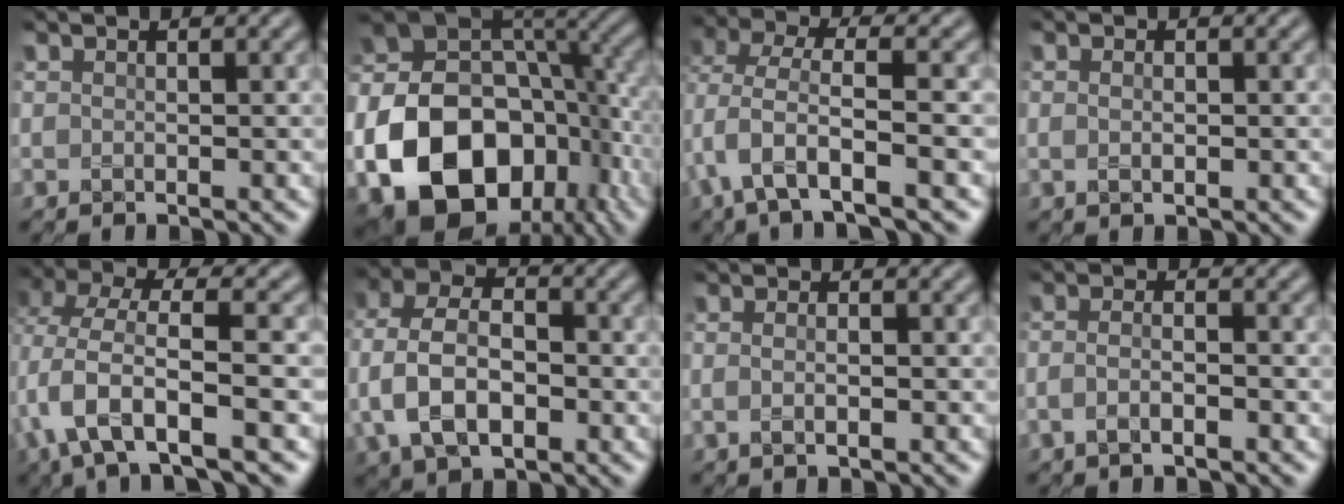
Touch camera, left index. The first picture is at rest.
{"total": 17.5, "force": [-6.1, 12.4, 10.8], "torque": [-0.225, -0.025, -0.102]}
{"total": 5.4, "force": [-1.6, 2.2, 4.7], "torque": [-0.100, 0.000, -0.037]}
{"total": 0.9, "force": [0.1, 0.4, 0.8], "torque": [-0.018, 0.000, 0.002]}
{"total": 6.8, "force": [-1.2, 2.5, 6.2], "torque": [-0.132, 0.001, -0.033]}
{"total": 7.8, "force": [-1.1, 5.3, 5.6], "torque": [-0.122, 0.006, -0.033]}
{"total": 1.9, "force": [-0.1, 0.9, 1.7], "torque": [-0.014, -0.005, -0.010]}
{"total": 2.2, "force": [-0.9, 0.8, 1.8], "torque": [-0.035, 0.000, -0.020]}